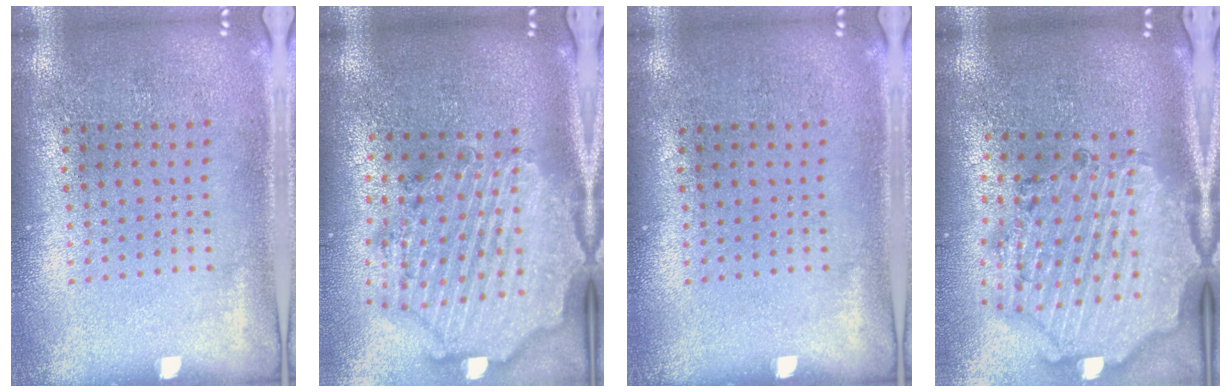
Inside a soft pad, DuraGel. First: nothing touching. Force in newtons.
{"total": 3.5, "press": 2.9, "slide": 1.9}
{"total": 0.0}
{"total": 2.9, "press": 2.6, "slide": 1.2}